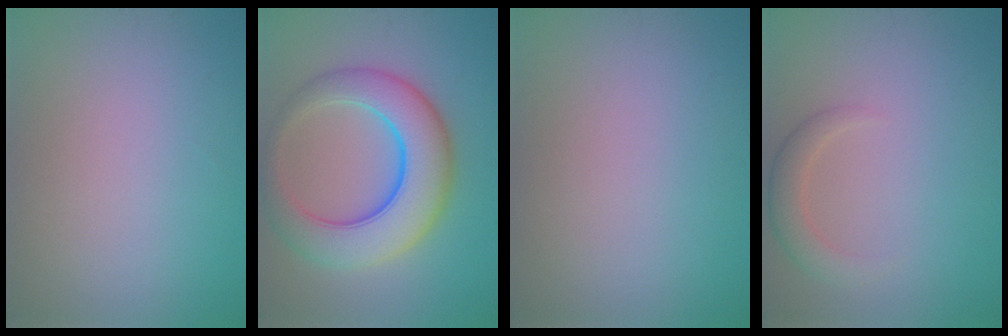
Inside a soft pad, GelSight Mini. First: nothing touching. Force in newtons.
{"total": 9.0, "press": 9.0, "slide": 0.3}
{"total": 0.0}
{"total": 2.4, "press": 2.3, "slide": 0.3}